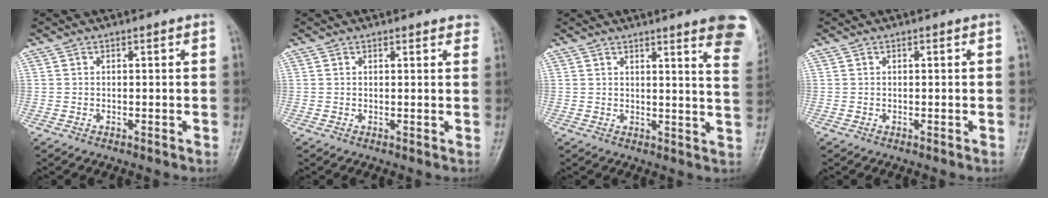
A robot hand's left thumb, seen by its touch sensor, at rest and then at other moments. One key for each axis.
{"total": 2.7, "fx": 2.4, "fy": 0.9, "fz": 0.8, "tx": 0.008, "ty": -0.005, "tz": 0.016}
{"total": 12.7, "fx": 8.5, "fy": 1.4, "fz": 9.3, "tx": -0.088, "ty": -0.039, "tz": 0.081}
{"total": 0.0}